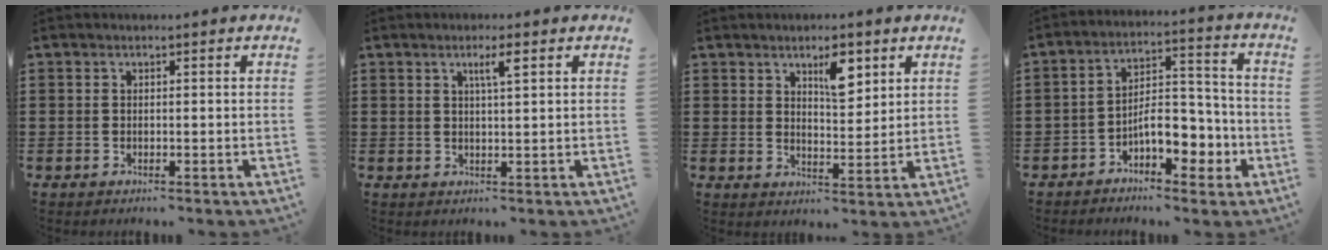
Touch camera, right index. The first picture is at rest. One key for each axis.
{"total": 2.9, "fx": 1.4, "fy": 0.3, "fz": 2.5, "tx": -0.052, "ty": 0.003, "tz": 0.021}
{"total": 5.7, "fx": 3.2, "fy": 2.3, "fz": 4.1, "tx": -0.057, "ty": -0.004, "tz": 0.048}
{"total": 7.8, "fx": -3.3, "fy": 4.3, "fz": 5.6, "tx": -0.080, "ty": 0.008, "tz": -0.061}